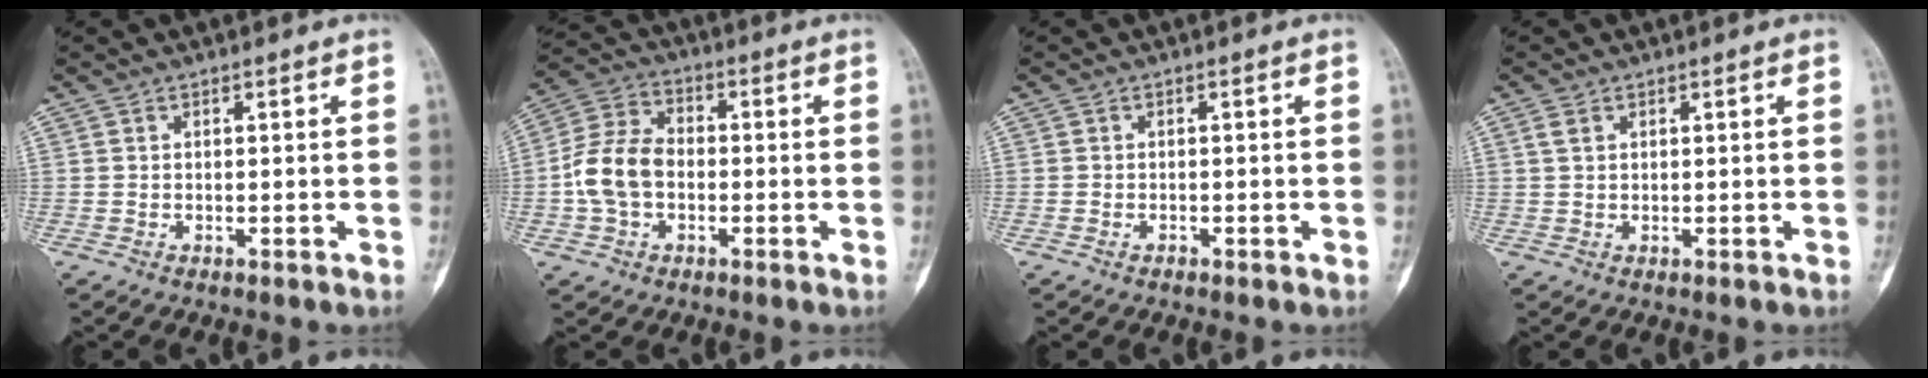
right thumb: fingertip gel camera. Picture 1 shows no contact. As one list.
[{"total": 10.3, "force": [-1.4, 7.3, 7.1], "torque": [-0.135, 0.031, -0.037]}, {"total": 0.6, "force": [-0.3, 0.4, 0.3], "torque": [-0.006, 0.005, -0.005]}, {"total": 1.6, "force": [0.7, 1.0, 1.0], "torque": [-0.023, 0.004, 0.016]}]